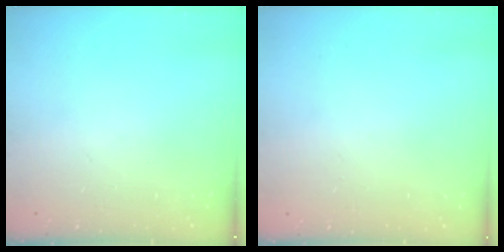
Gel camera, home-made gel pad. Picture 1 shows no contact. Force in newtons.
{"total": 0.7, "press": 0.7, "slide": 0.1}